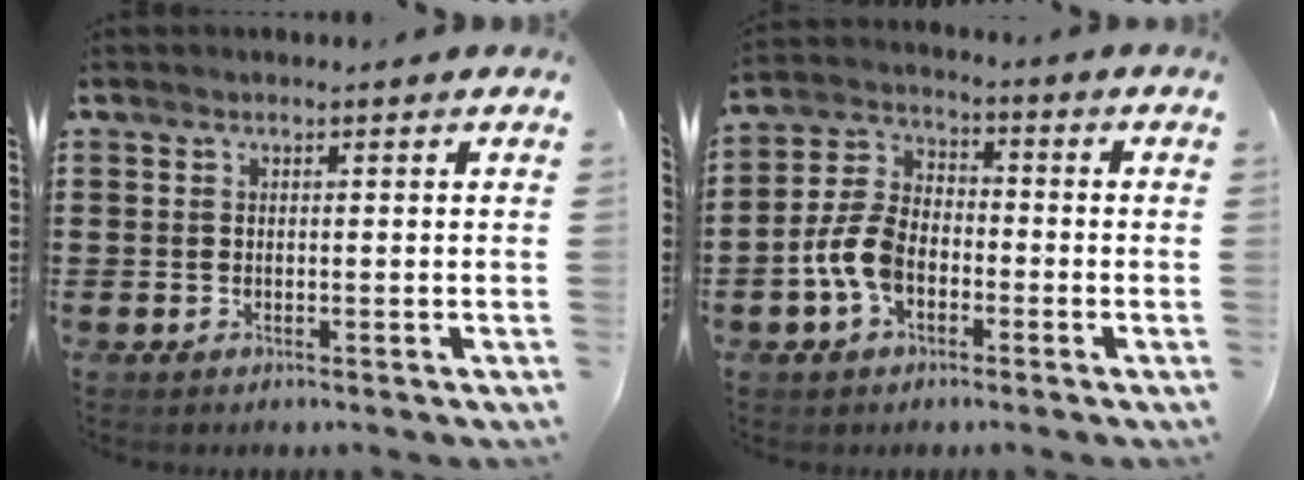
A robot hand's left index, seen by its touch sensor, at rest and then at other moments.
{"total": 7.3, "force": [-2.9, 4.5, 5.0], "torque": [-0.135, 0.004, -0.064]}